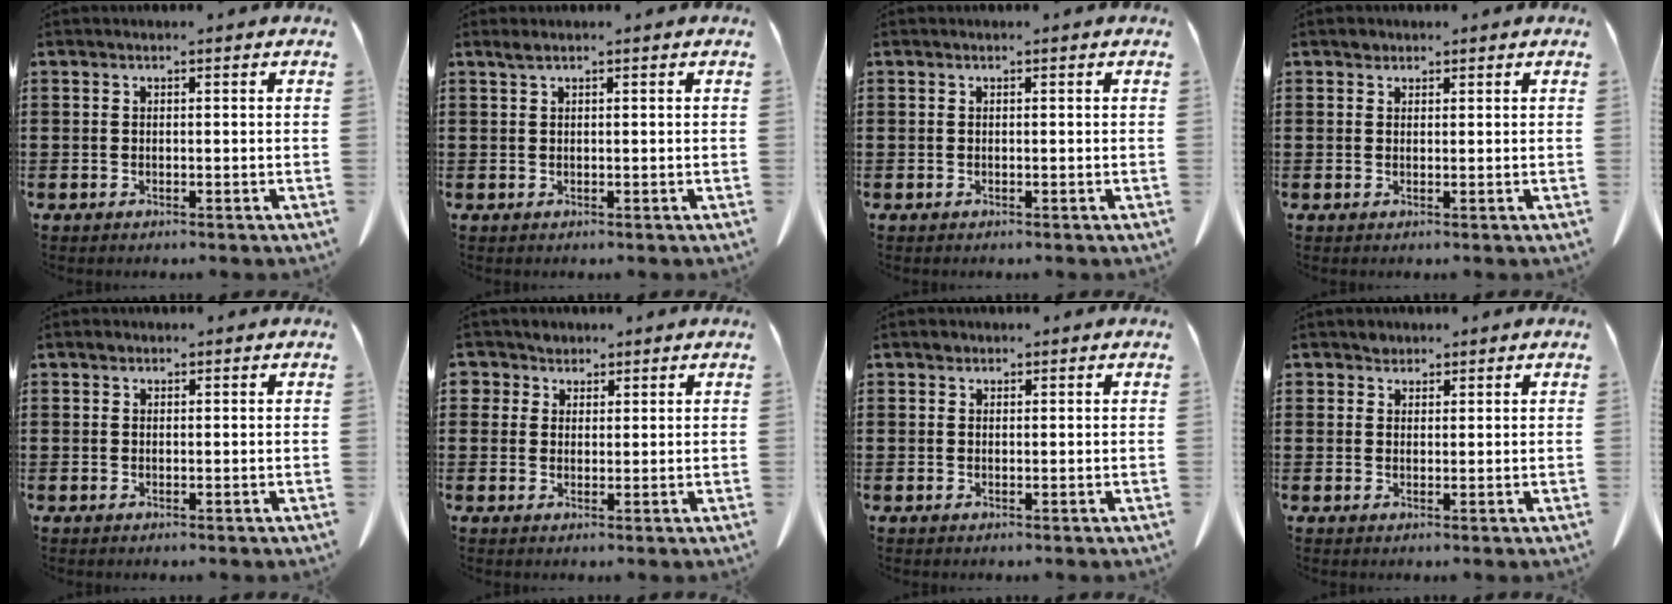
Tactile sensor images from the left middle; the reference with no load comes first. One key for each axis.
{"total": 0.9, "fx": 0.6, "fy": 0.0, "fz": 0.7, "tx": -0.015, "ty": -0.001, "tz": 0.012}
{"total": 0.0}
{"total": 1.1, "fx": 0.9, "fy": 0.7, "fz": 0.1, "tx": -0.004, "ty": 0.000, "tz": 0.018}
{"total": 0.6, "fx": 0.4, "fy": 0.4, "fz": 0.2, "tx": -0.005, "ty": 0.002, "tz": 0.008}
{"total": 2.9, "fx": 2.1, "fy": 2.0, "fz": 0.1, "tx": -0.014, "ty": 0.008, "tz": 0.041}
{"total": 0.9, "fx": 0.7, "fy": 0.5, "fz": 0.1, "tx": 0.003, "ty": -0.001, "tz": 0.012}
{"total": 1.8, "fx": 1.6, "fy": 0.8, "fz": 0.0, "tx": -0.005, "ty": 0.001, "tz": 0.033}